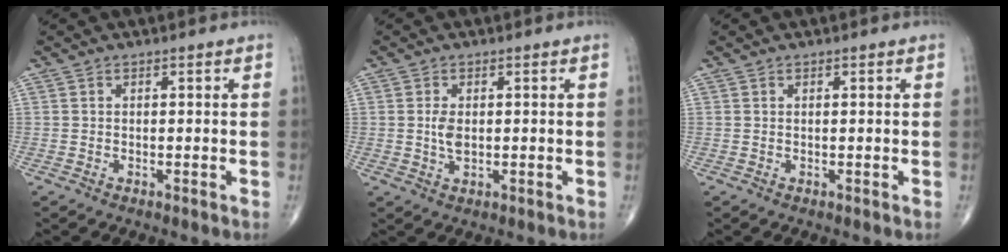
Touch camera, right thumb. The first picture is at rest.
{"total": 3.0, "force": [0.1, 1.7, 2.5], "torque": [-0.047, -0.003, 0.002]}
{"total": 0.0}